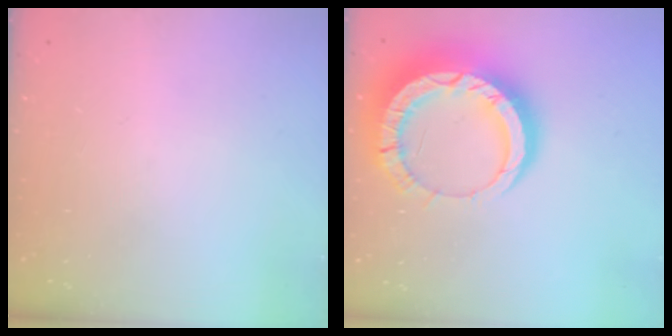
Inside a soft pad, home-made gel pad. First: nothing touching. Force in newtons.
{"total": 18.7, "press": 18.6, "slide": 1.9}